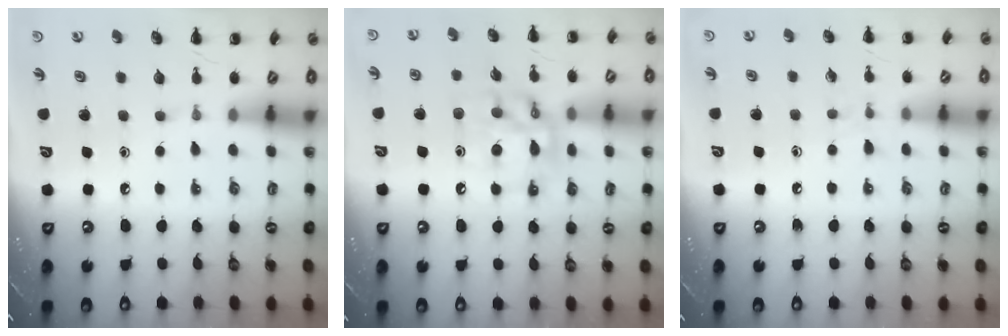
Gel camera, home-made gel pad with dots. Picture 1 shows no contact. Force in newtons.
{"total": 13.8, "press": 13.6, "slide": 2.3}
{"total": 5.0, "press": 4.4, "slide": 2.3}